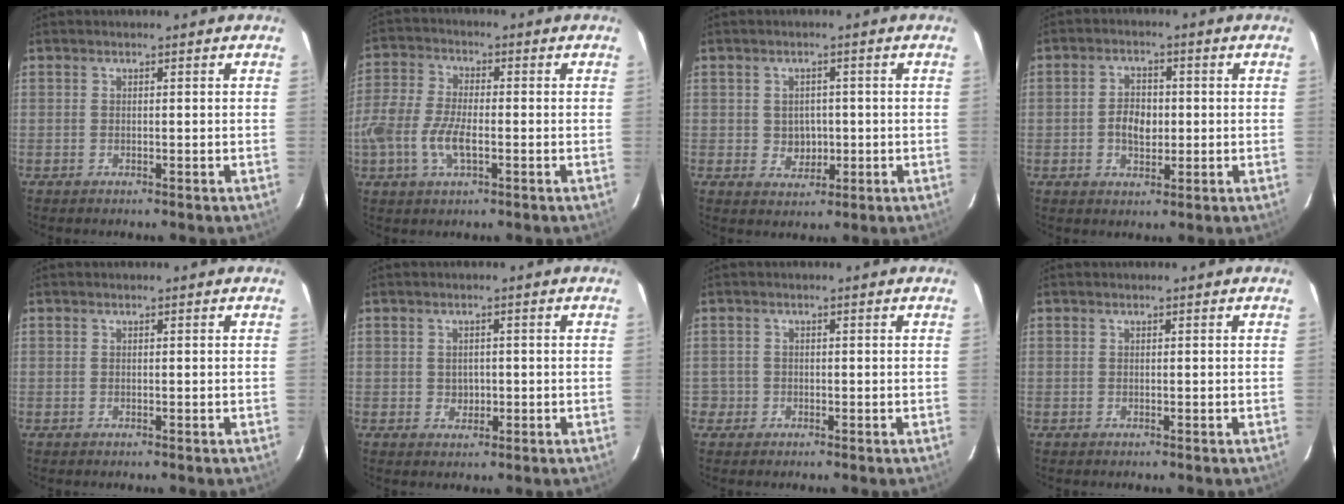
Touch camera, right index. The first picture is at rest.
{"total": 9.7, "force": [-3.1, 4.3, 8.1], "torque": [-0.180, -0.002, -0.064]}
{"total": 3.8, "force": [-0.2, 3.5, 1.5], "torque": [-0.028, 0.007, 0.005]}
{"total": 5.1, "force": [-0.5, 3.4, 3.8], "torque": [-0.071, 0.007, -0.006]}
{"total": 0.0}
{"total": 2.2, "force": [-0.1, 2.0, 0.7], "torque": [-0.010, 0.004, 0.003]}
{"total": 1.8, "force": [-0.6, 1.7, -0.2], "torque": [0.006, 0.014, -0.008]}
{"total": 0.0}